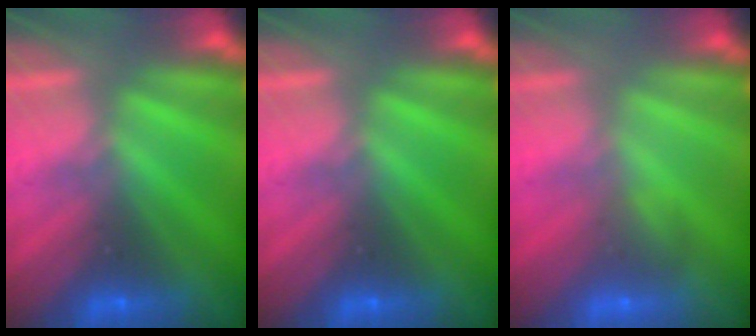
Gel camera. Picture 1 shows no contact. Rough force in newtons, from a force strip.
{"total": 0.0}
{"total": 2.8}